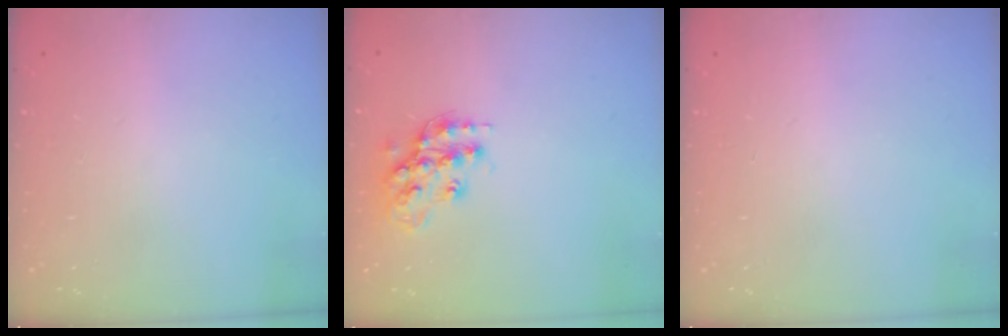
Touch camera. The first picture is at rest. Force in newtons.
{"total": 15.0, "press": 15.0, "slide": 1.2}
{"total": 0.6, "press": 0.0, "slide": 0.6}